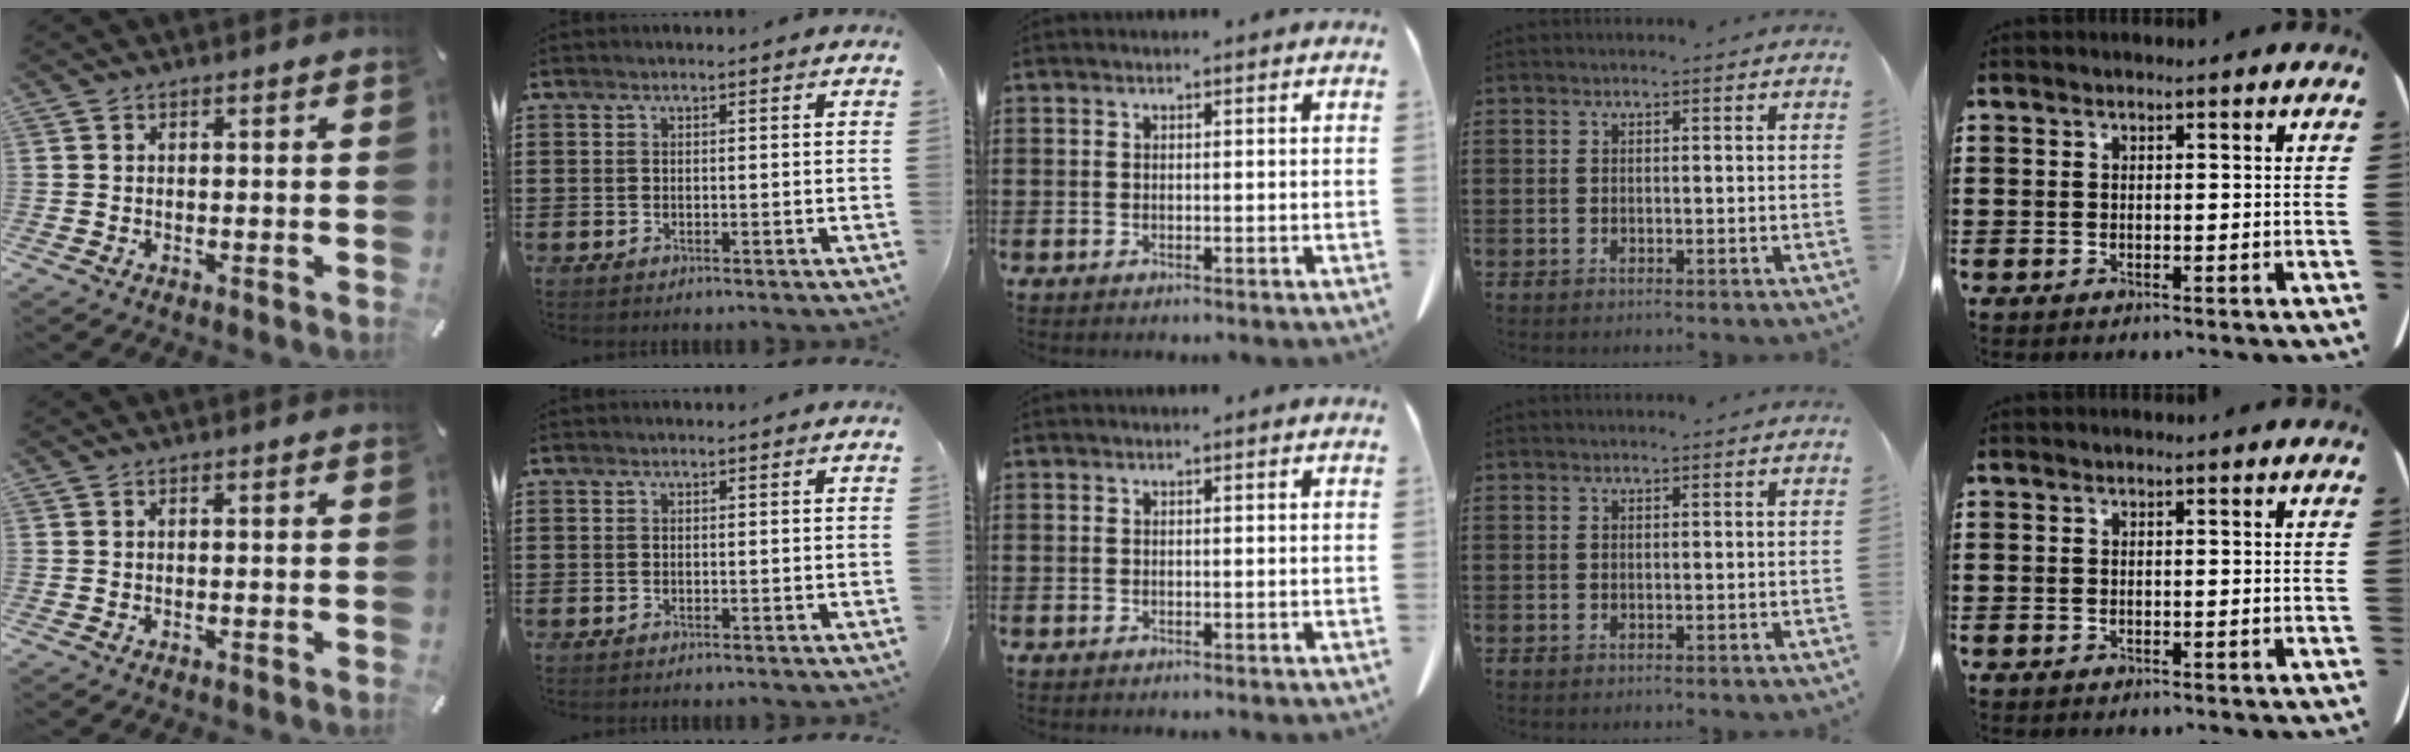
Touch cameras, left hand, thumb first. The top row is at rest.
{}